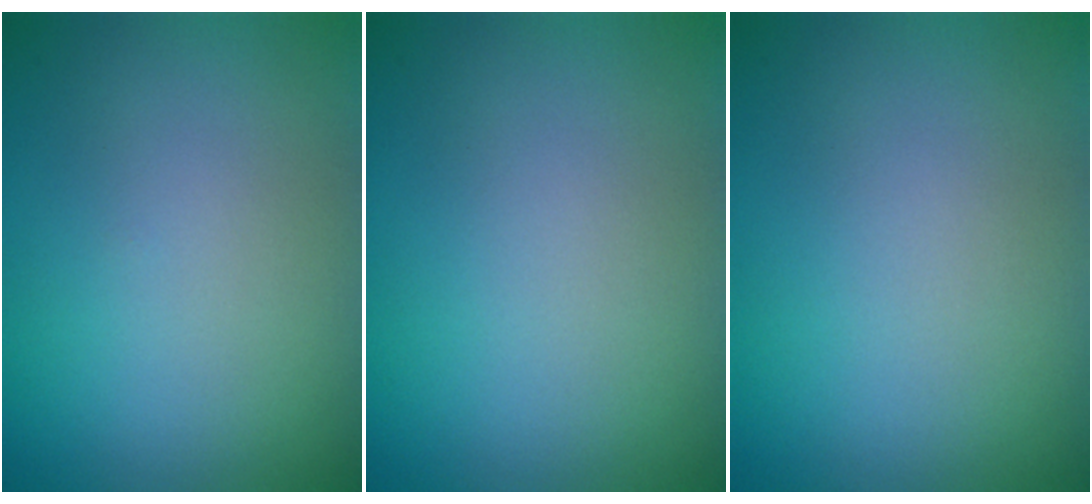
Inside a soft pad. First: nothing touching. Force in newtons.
{"total": 0.0}
{"total": 0.0}